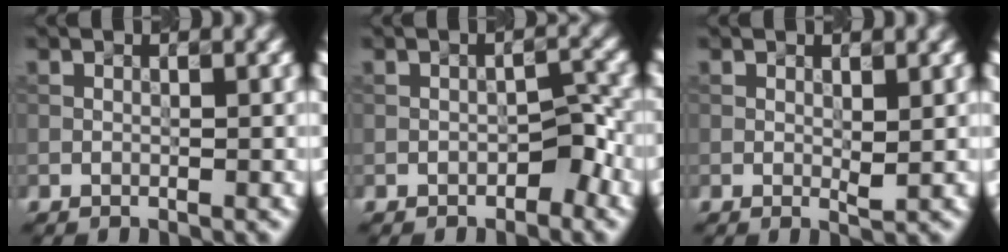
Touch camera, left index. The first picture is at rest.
{"total": 1.5, "force": [-1.2, 0.6, 0.7], "torque": [-0.008, 0.010, -0.013]}
{"total": 0.7, "force": [0.3, 0.0, 0.6], "torque": [-0.013, -0.001, 0.007]}